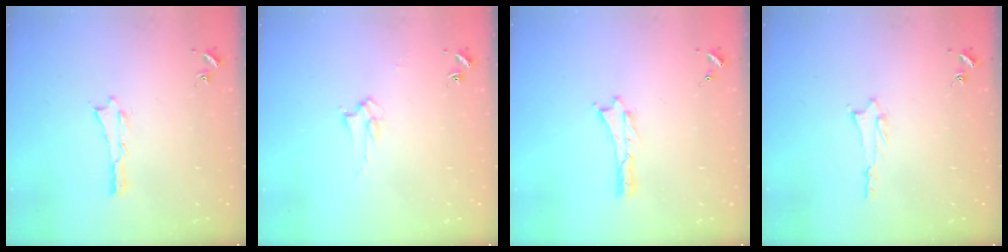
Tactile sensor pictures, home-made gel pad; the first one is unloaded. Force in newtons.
{"total": 2.8, "press": 2.8, "slide": 0.4}
{"total": 0.0}
{"total": 1.4, "press": 1.4, "slide": 0.2}